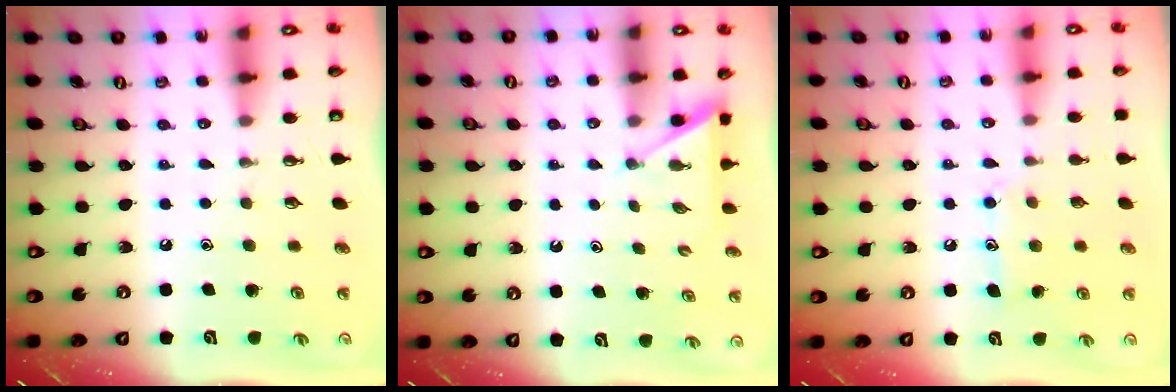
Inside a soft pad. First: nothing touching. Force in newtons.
{"total": 2.2, "press": 2.2, "slide": 0.2}
{"total": 9.2, "press": 9.1, "slide": 0.7}